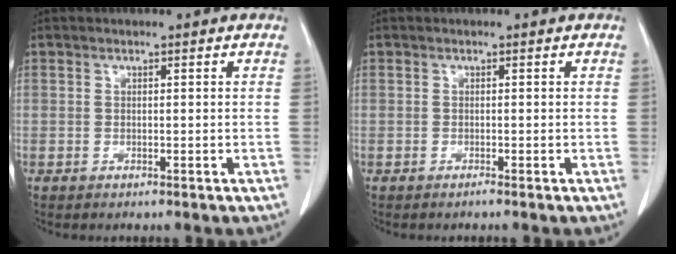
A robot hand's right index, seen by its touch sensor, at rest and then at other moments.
{"total": 0.6, "force": [-0.4, 0.0, 0.4], "torque": [-0.009, 0.000, -0.008]}